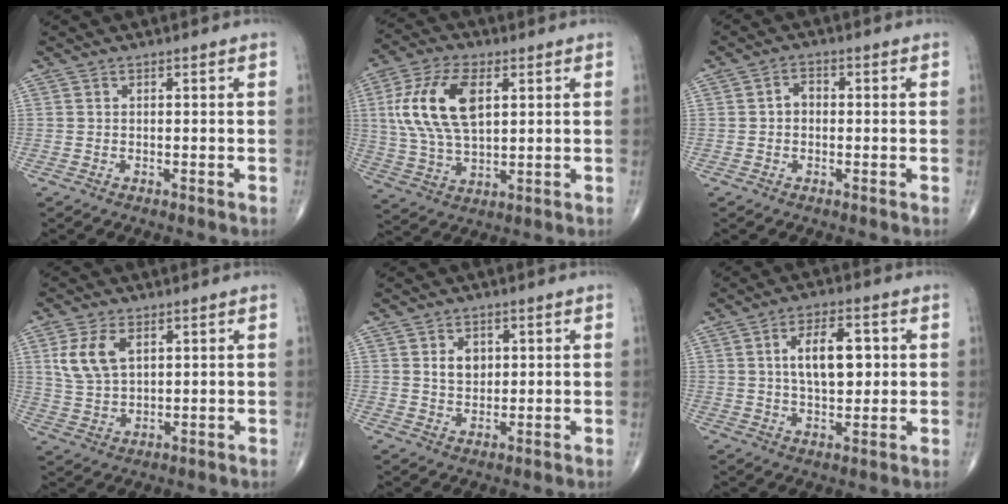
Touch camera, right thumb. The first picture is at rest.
{"total": 15.0, "force": [3.6, 7.7, 12.4], "torque": [-0.247, 0.001, 0.070]}
{"total": 2.3, "force": [-0.3, 1.8, 1.4], "torque": [-0.011, 0.013, -0.013]}
{"total": 7.8, "force": [2.8, 4.5, 5.7], "torque": [-0.113, -0.006, 0.061]}
{"total": 4.0, "force": [1.1, 2.9, 2.4], "torque": [-0.024, -0.007, 0.020]}
{"total": 9.7, "force": [1.7, 4.8, 8.2], "torque": [-0.114, -0.001, 0.028]}